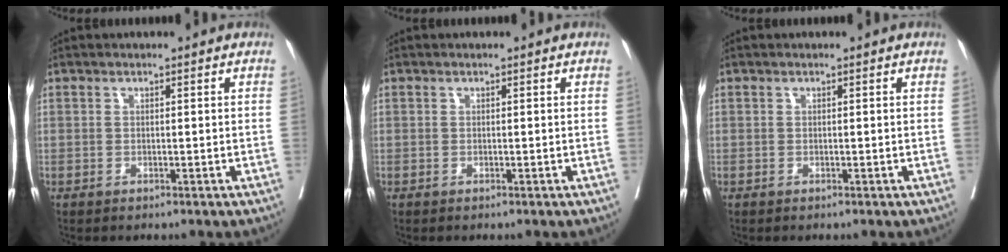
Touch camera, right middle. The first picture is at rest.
{"total": 0.0}
{"total": 0.0}